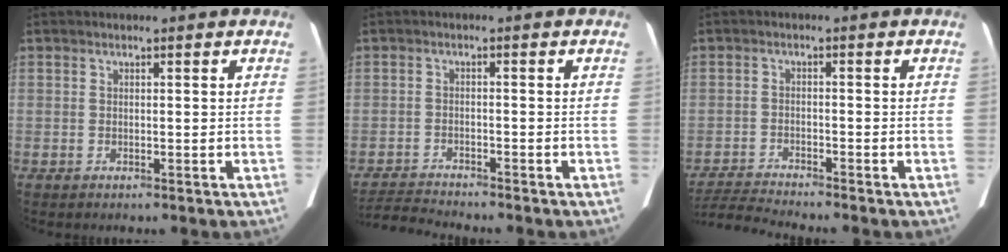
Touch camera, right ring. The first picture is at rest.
{"total": 4.9, "force": [-4.8, -0.8, 0.1], "torque": [-0.010, -0.015, -0.086]}
{"total": 6.0, "force": [-5.7, -1.5, 0.5], "torque": [-0.017, -0.013, -0.105]}